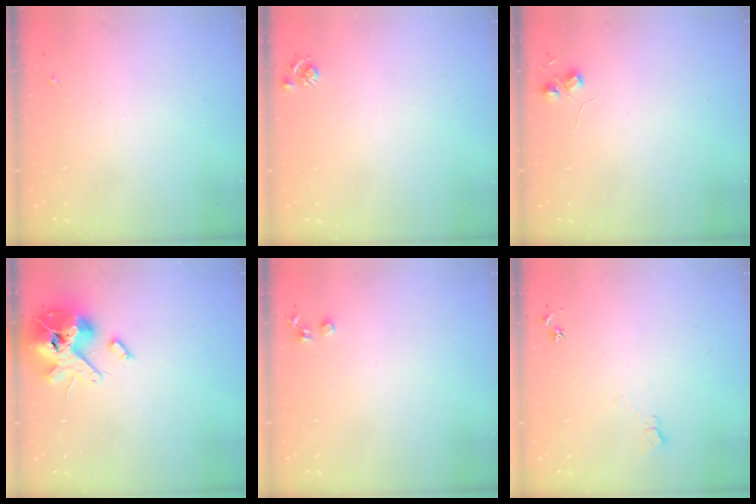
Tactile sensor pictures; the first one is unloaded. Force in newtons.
{"total": 4.8, "press": 4.7, "slide": 0.7}
{"total": 5.2, "press": 5.2, "slide": 0.7}
{"total": 15.4, "press": 15.2, "slide": 2.6}
{"total": 3.5, "press": 3.5, "slide": 0.4}
{"total": 6.2, "press": 6.1, "slide": 0.8}